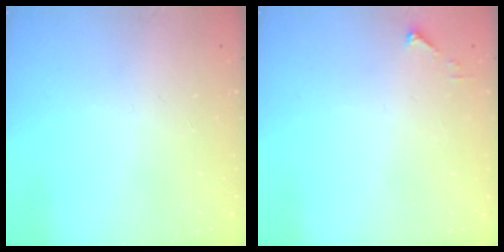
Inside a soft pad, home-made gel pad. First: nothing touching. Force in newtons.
{"total": 2.7, "press": 2.7, "slide": 0.3}